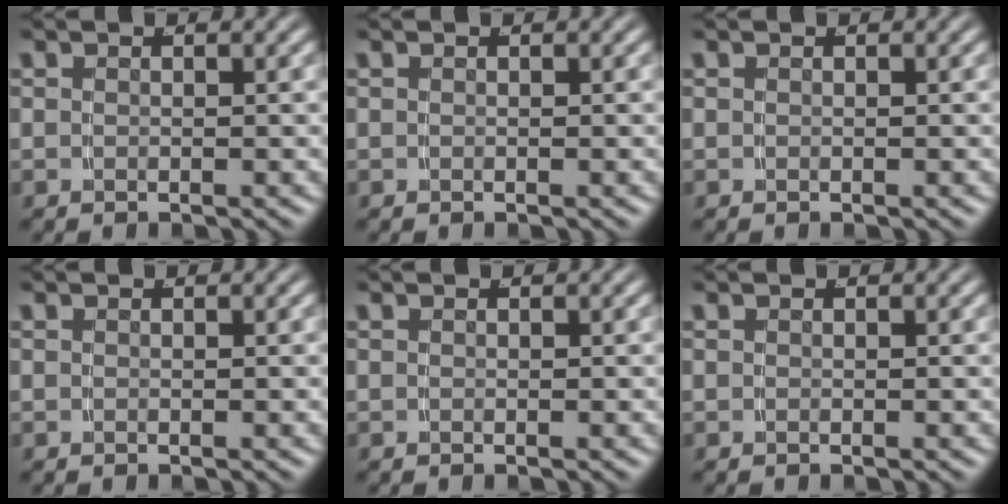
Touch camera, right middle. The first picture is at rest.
{"total": 0.0}
{"total": 0.0}
{"total": 0.0}
{"total": 1.2, "force": [-0.2, -1.1, -0.3], "torque": [0.015, -0.009, 0.006]}
{"total": 0.0}